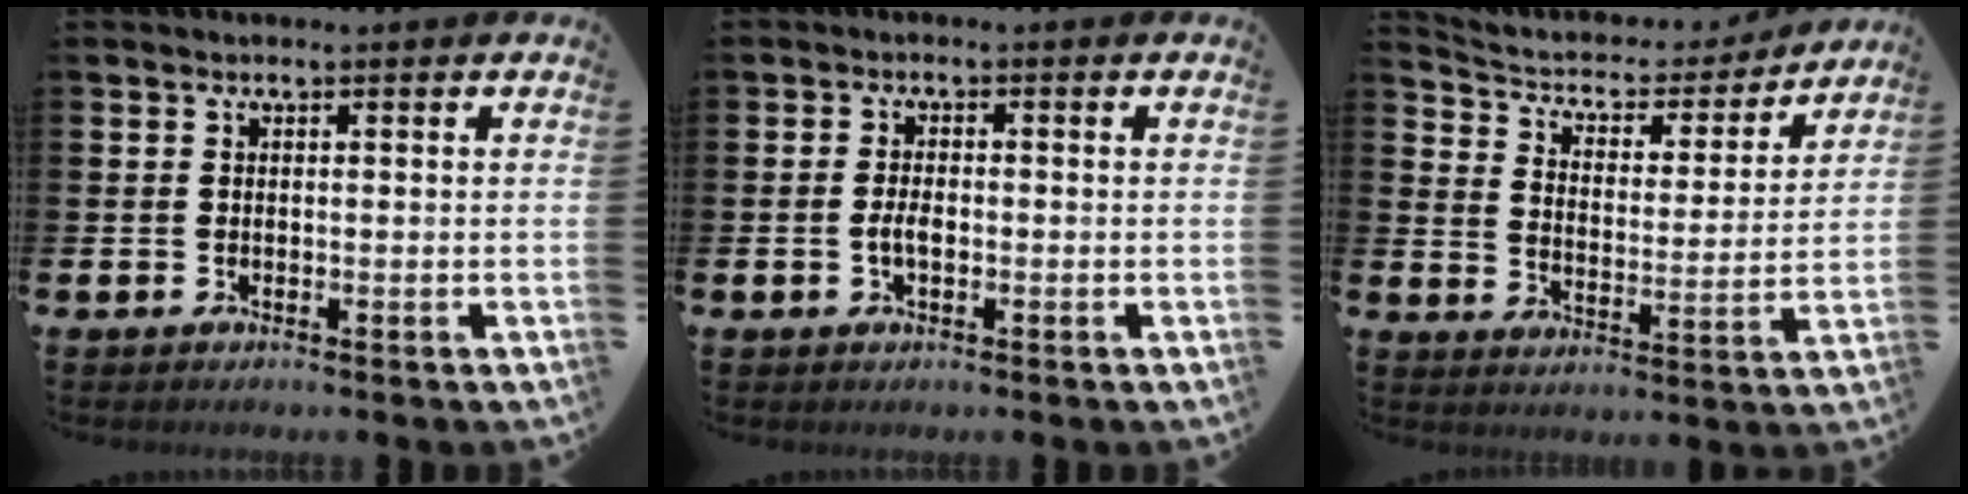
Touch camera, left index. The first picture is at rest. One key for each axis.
{"total": 2.2, "fx": -0.5, "fy": 1.1, "fz": 1.9, "tx": -0.031, "ty": 0.001, "tz": -0.011}
{"total": 4.9, "fx": 4.4, "fy": 2.0, "fz": 1.1, "tx": -0.048, "ty": -0.036, "tz": 0.066}